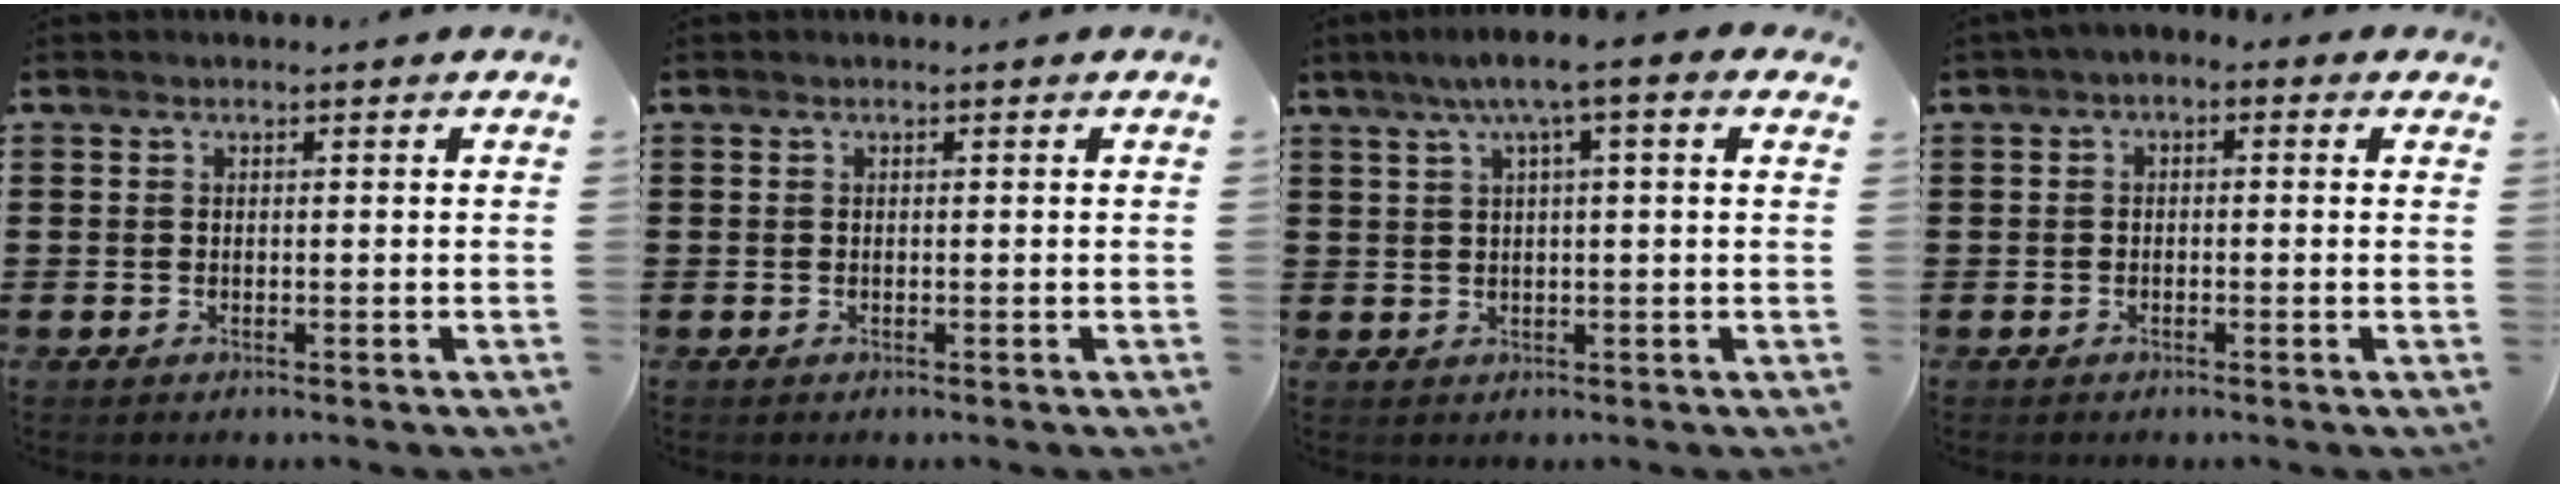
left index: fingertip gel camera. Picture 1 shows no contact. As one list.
[{"total": 0.0}, {"total": 4.9, "force": [1.9, 0.0, 4.5], "torque": [-0.091, 0.004, 0.029]}, {"total": 1.4, "force": [-1.2, 0.5, 0.6], "torque": [-0.013, 0.003, -0.026]}]